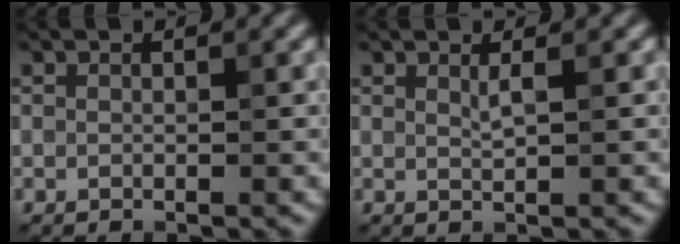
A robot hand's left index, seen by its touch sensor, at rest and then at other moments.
{"total": 0.8, "force": [0.5, -0.1, 0.6], "torque": [-0.015, -0.001, 0.009]}